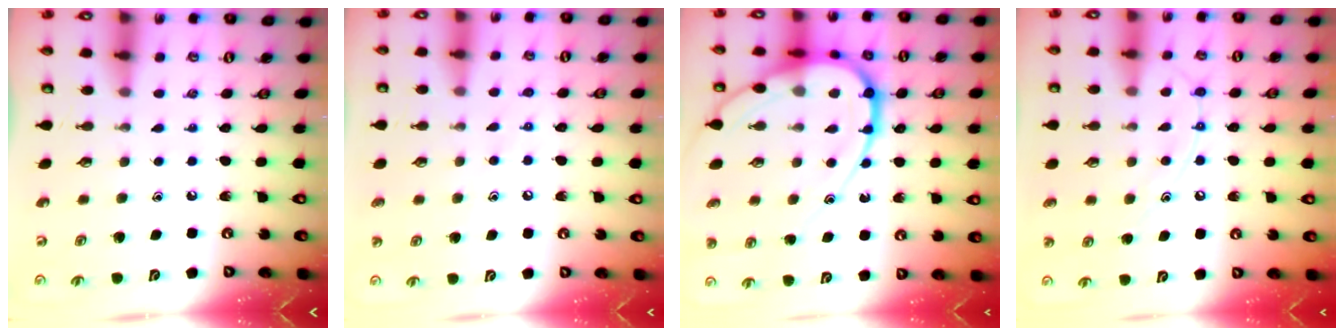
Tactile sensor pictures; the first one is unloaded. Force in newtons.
{"total": 5.8, "press": 5.8, "slide": 0.7}
{"total": 20.0, "press": 19.9, "slide": 2.1}
{"total": 10.7, "press": 10.7, "slide": 1.0}